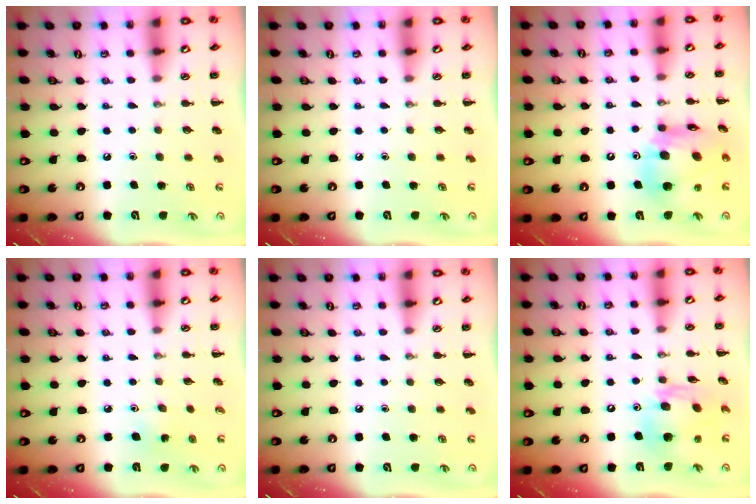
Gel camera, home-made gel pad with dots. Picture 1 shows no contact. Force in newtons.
{"total": 0.0}
{"total": 15.1, "press": 14.7, "slide": 3.6}
{"total": 3.2, "press": 3.0, "slide": 1.0}
{"total": 0.0}
{"total": 13.9, "press": 13.2, "slide": 4.2}